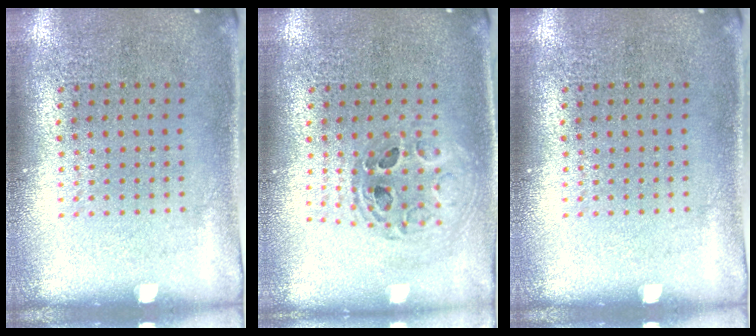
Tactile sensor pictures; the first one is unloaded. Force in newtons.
{"total": 0.7, "press": 0.7, "slide": 0.1}
{"total": 0.0}